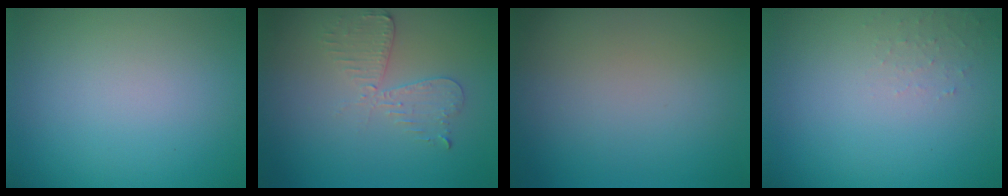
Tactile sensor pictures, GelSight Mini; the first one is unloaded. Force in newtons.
{"total": 2.7, "press": 2.4, "slide": 1.1}
{"total": 0.0}
{"total": 1.1, "press": 1.0, "slide": 0.2}